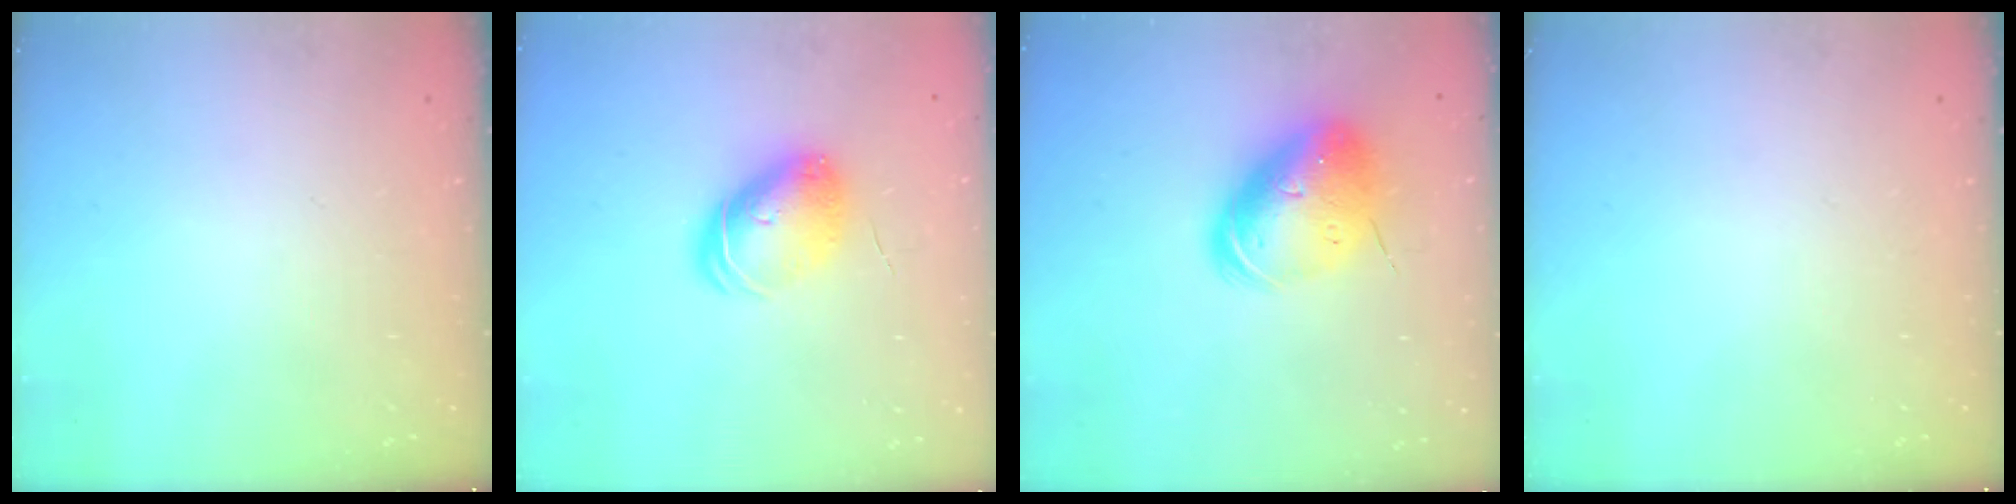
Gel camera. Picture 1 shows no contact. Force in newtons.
{"total": 9.2, "press": 9.2, "slide": 0.3}
{"total": 15.1, "press": 14.9, "slide": 2.9}
{"total": 0.0}